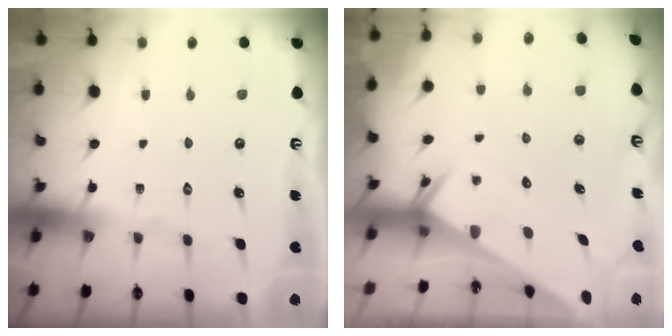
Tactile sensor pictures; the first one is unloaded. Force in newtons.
{"total": 2.7, "press": 2.7, "slide": 0.1}